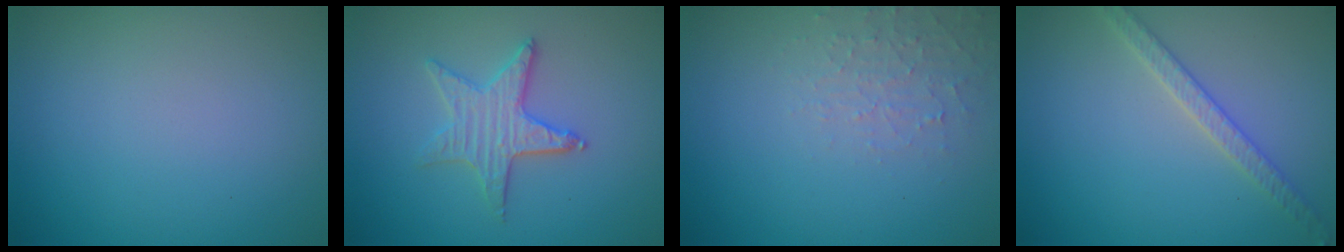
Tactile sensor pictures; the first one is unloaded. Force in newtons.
{"total": 2.9, "press": 2.8, "slide": 0.8}
{"total": 2.1, "press": 2.0, "slide": 0.5}
{"total": 2.5, "press": 2.4, "slide": 0.4}